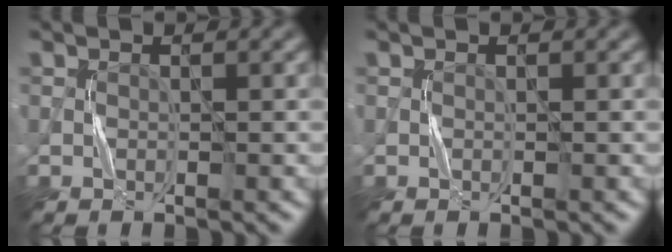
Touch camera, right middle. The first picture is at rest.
{"total": 0.0}